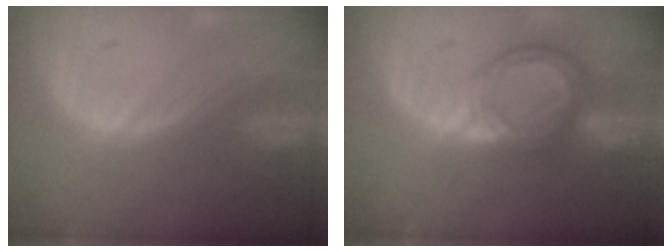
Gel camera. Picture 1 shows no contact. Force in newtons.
{"total": 6.6, "press": 6.0, "slide": 2.8}